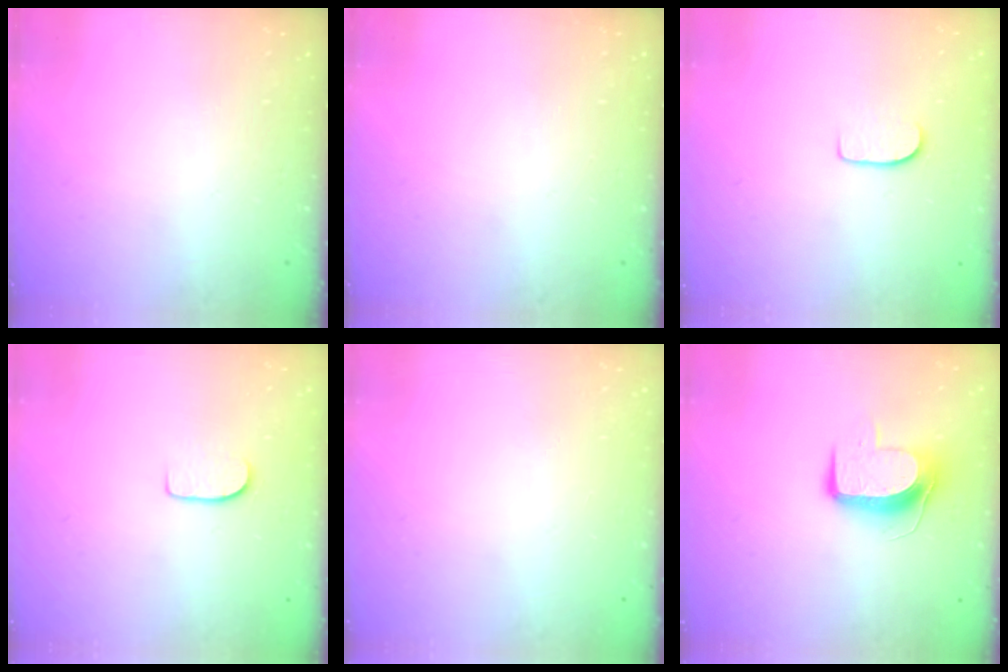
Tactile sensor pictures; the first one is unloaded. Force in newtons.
{"total": 0.0}
{"total": 5.5, "press": 5.5, "slide": 0.5}
{"total": 5.5, "press": 5.5, "slide": 0.5}
{"total": 0.0}
{"total": 9.2, "press": 9.2, "slide": 0.2}